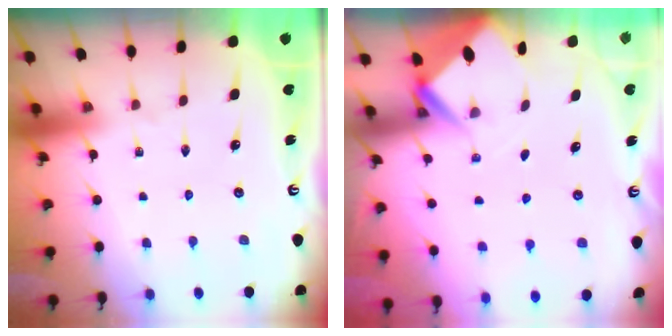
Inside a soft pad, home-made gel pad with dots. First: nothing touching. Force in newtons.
{"total": 2.7, "press": 2.7, "slide": 0.1}